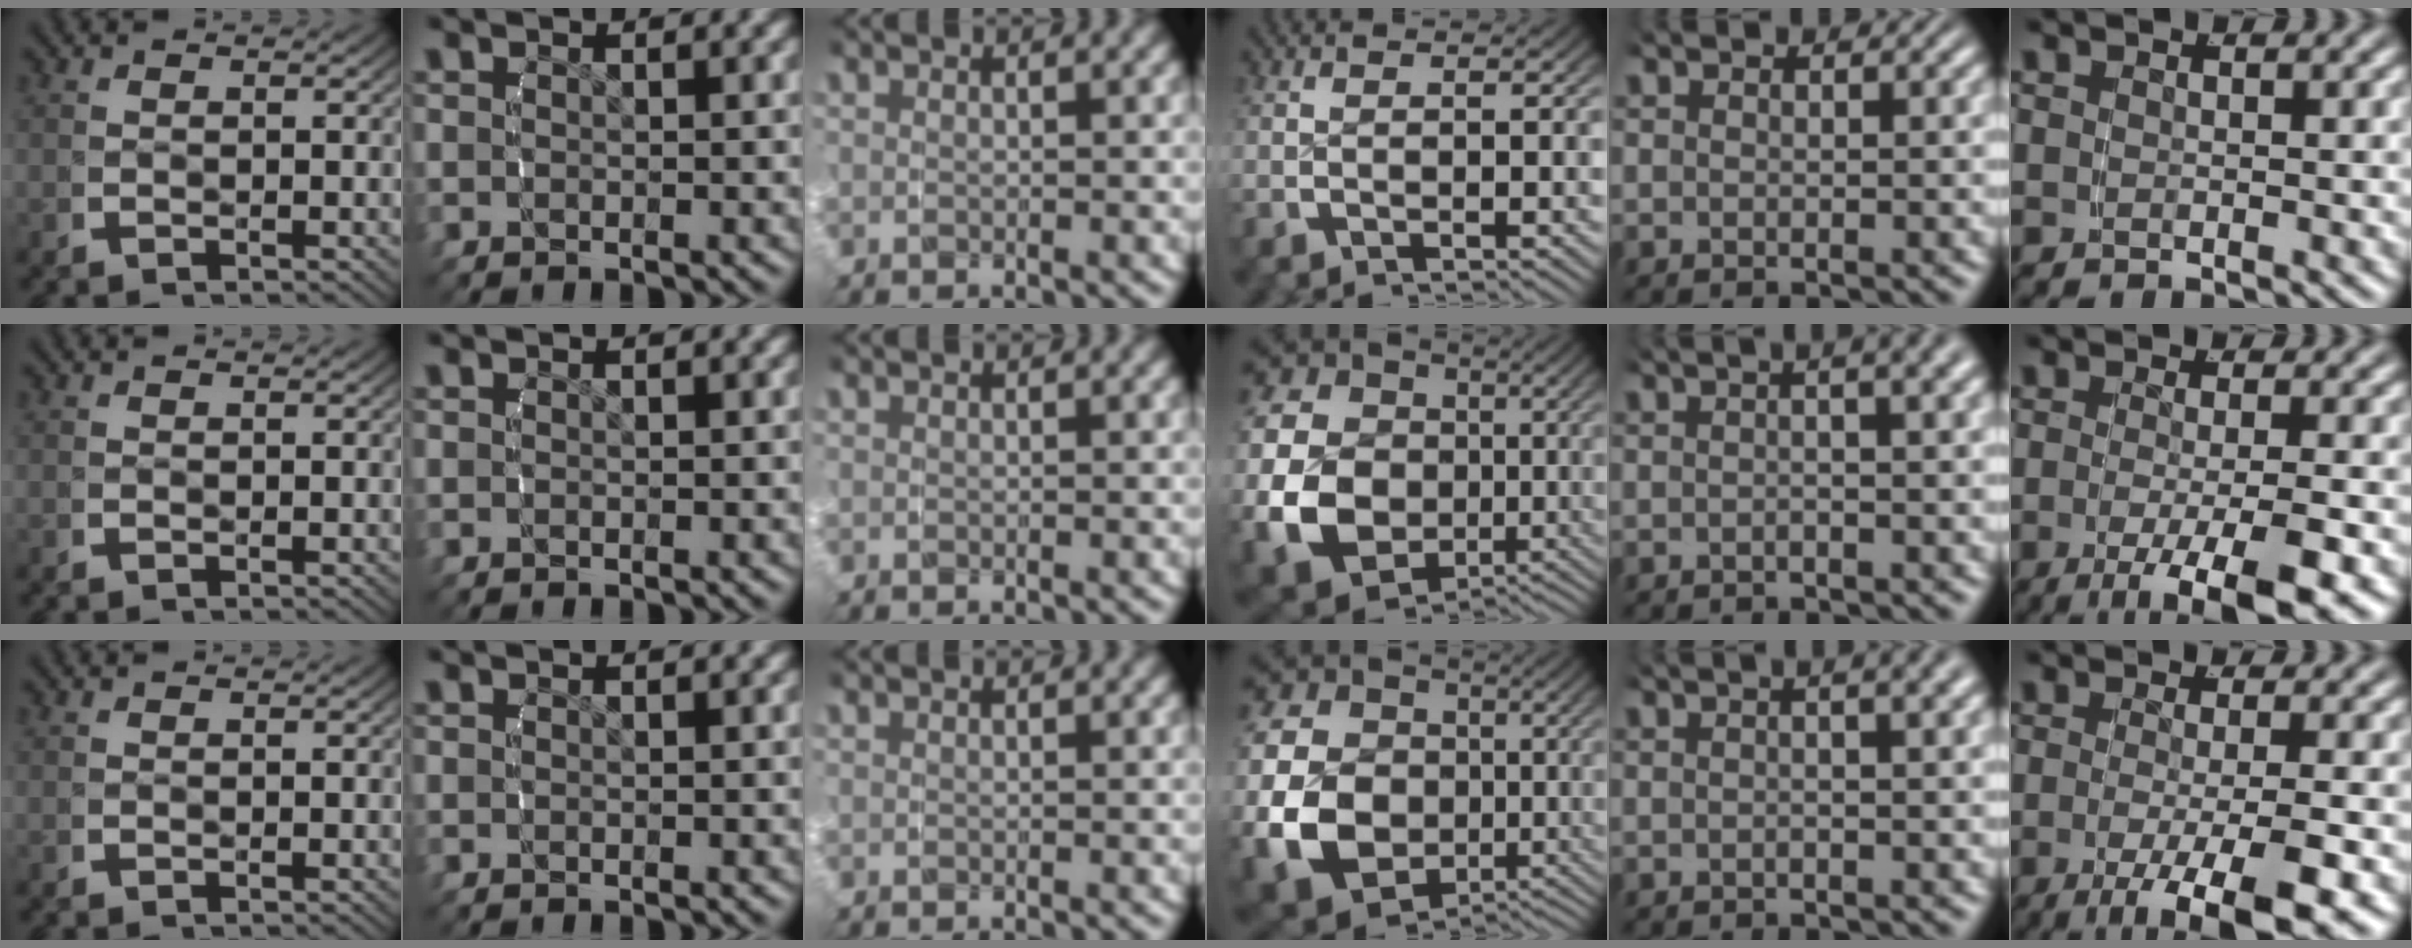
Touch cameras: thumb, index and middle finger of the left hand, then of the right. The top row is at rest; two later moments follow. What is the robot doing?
{"motion": "grasp_and_lifting", "object": "towel"}